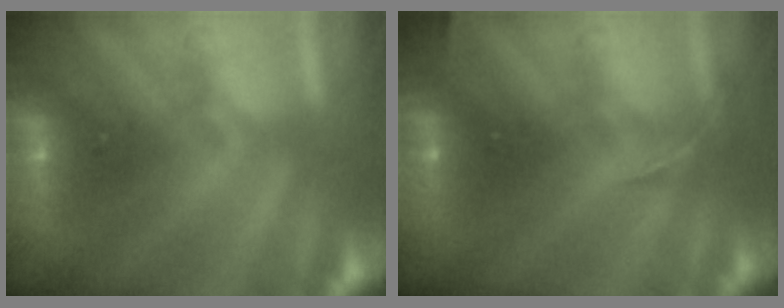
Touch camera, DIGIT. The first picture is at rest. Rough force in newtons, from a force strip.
{"total": 2.9}